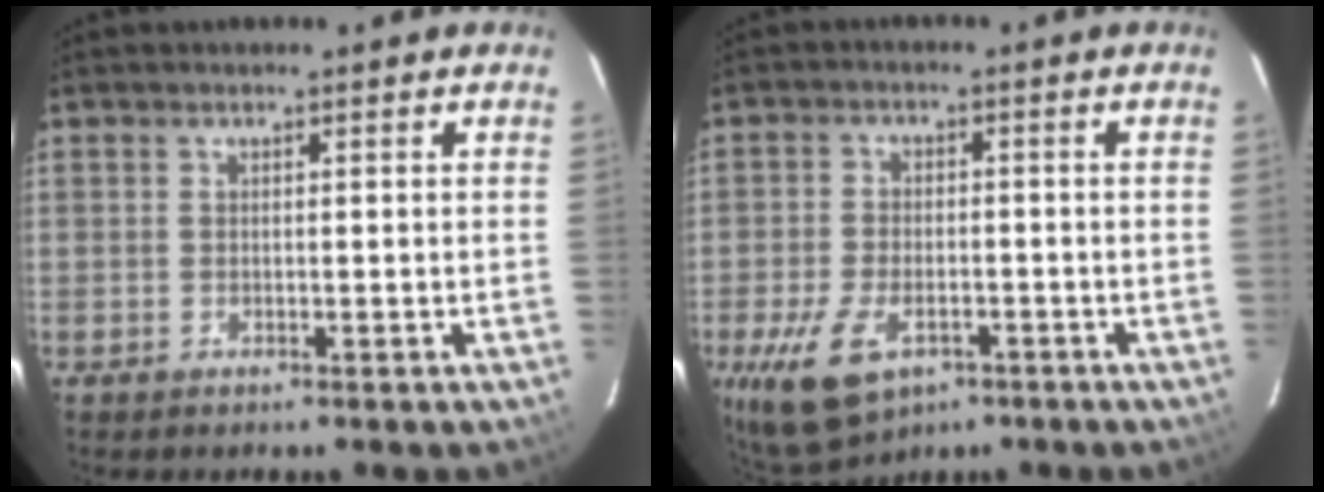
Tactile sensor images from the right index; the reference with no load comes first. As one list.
[{"total": 10.9, "force": [-5.6, 6.0, 7.1], "torque": [-0.158, -0.019, -0.091]}]